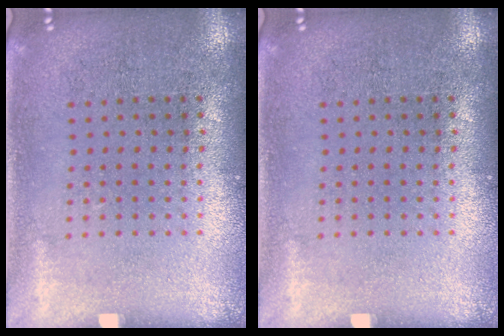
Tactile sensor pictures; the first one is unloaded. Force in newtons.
{"total": 0.0}